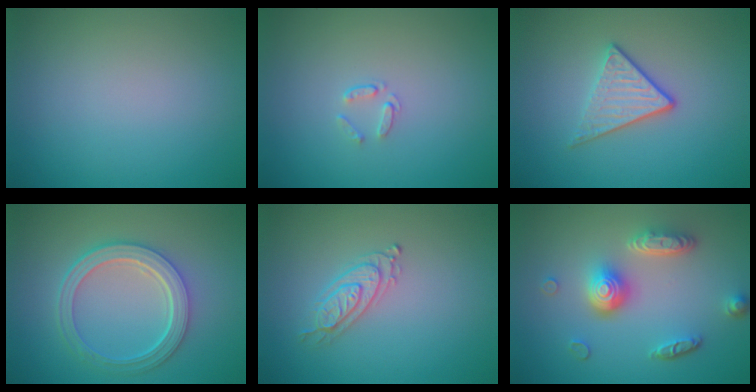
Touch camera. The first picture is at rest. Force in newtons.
{"total": 0.7, "press": 0.5, "slide": 0.5}
{"total": 3.2, "press": 2.7, "slide": 1.8}
{"total": 5.0, "press": 3.9, "slide": 3.1}
{"total": 2.1, "press": 2.1, "slide": 0.5}
{"total": 4.8, "press": 3.7, "slide": 3.0}